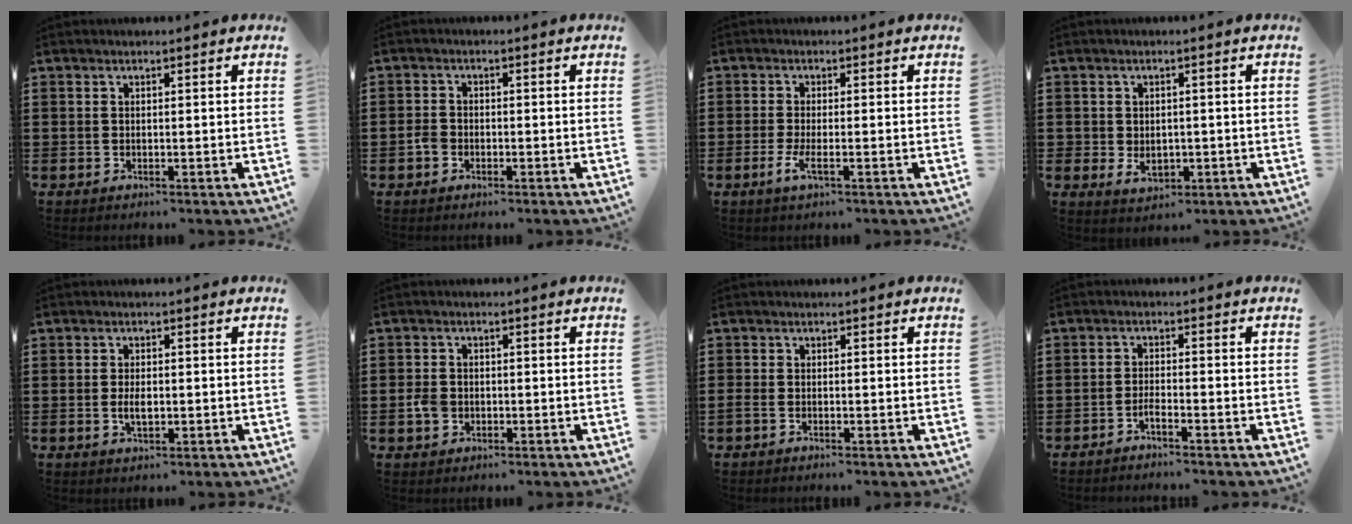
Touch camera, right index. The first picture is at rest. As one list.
[{"total": 2.1, "force": [-1.0, 1.5, 1.0], "torque": [-0.027, -0.001, -0.021]}, {"total": 3.1, "force": [-1.4, 0.4, 2.8], "torque": [-0.068, -0.013, -0.029]}, {"total": 2.9, "force": [-0.3, 2.1, 1.9], "torque": [-0.034, 0.000, -0.009]}, {"total": 2.8, "force": [-0.3, 1.2, 2.5], "torque": [-0.046, 0.002, -0.006]}, {"total": 3.1, "force": [-0.8, 2.5, 1.7], "torque": [-0.048, 0.001, -0.019]}, {"total": 0.9, "force": [-0.7, 0.1, 0.4], "torque": [-0.012, -0.006, -0.012]}, {"total": 1.8, "force": [-1.6, -0.1, 0.7], "torque": [-0.017, -0.002, -0.030]}]